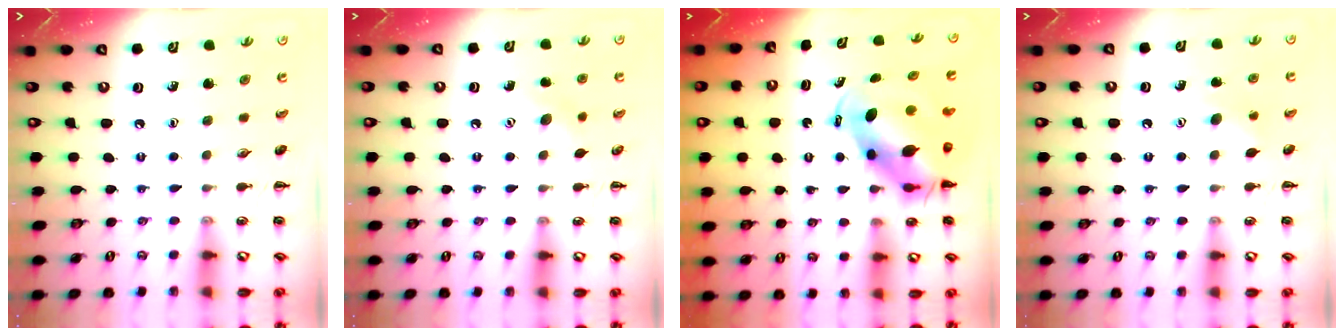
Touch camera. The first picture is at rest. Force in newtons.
{"total": 5.6, "press": 5.5, "slide": 1.2}
{"total": 8.3, "press": 8.0, "slide": 2.1}
{"total": 7.1, "press": 6.9, "slide": 1.6}